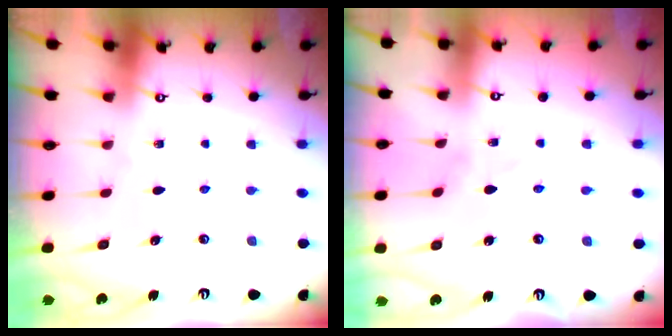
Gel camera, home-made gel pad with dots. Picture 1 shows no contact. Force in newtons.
{"total": 1.0, "press": 1.0, "slide": 0.1}